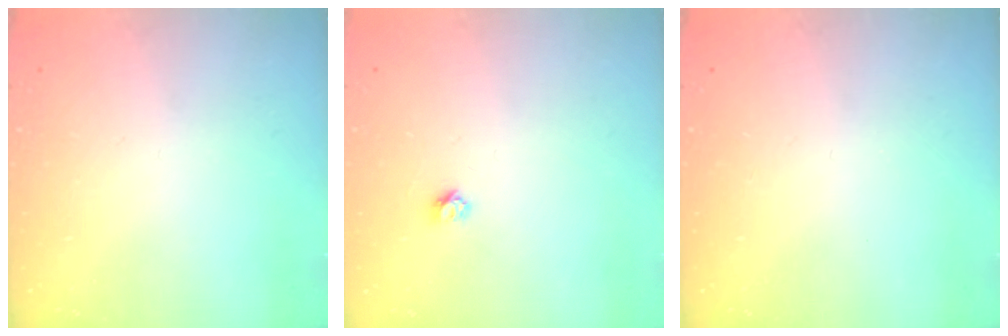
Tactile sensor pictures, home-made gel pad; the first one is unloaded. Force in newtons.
{"total": 3.4, "press": 3.4, "slide": 0.4}
{"total": 0.0}